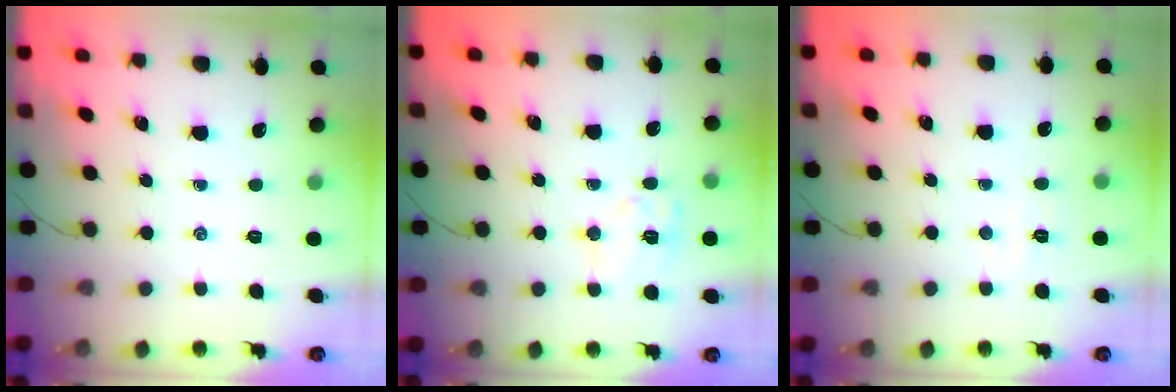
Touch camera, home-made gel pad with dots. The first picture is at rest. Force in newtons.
{"total": 8.7, "press": 8.6, "slide": 1.2}
{"total": 3.2, "press": 3.1, "slide": 0.8}